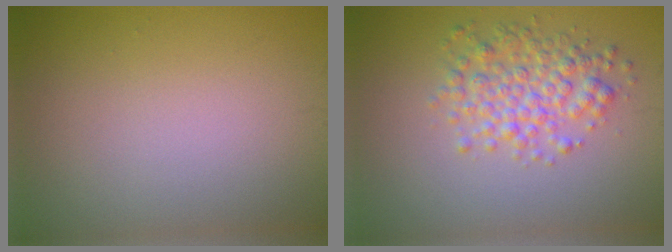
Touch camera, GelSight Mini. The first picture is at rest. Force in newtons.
{"total": 3.7, "press": 3.7, "slide": 0.0}